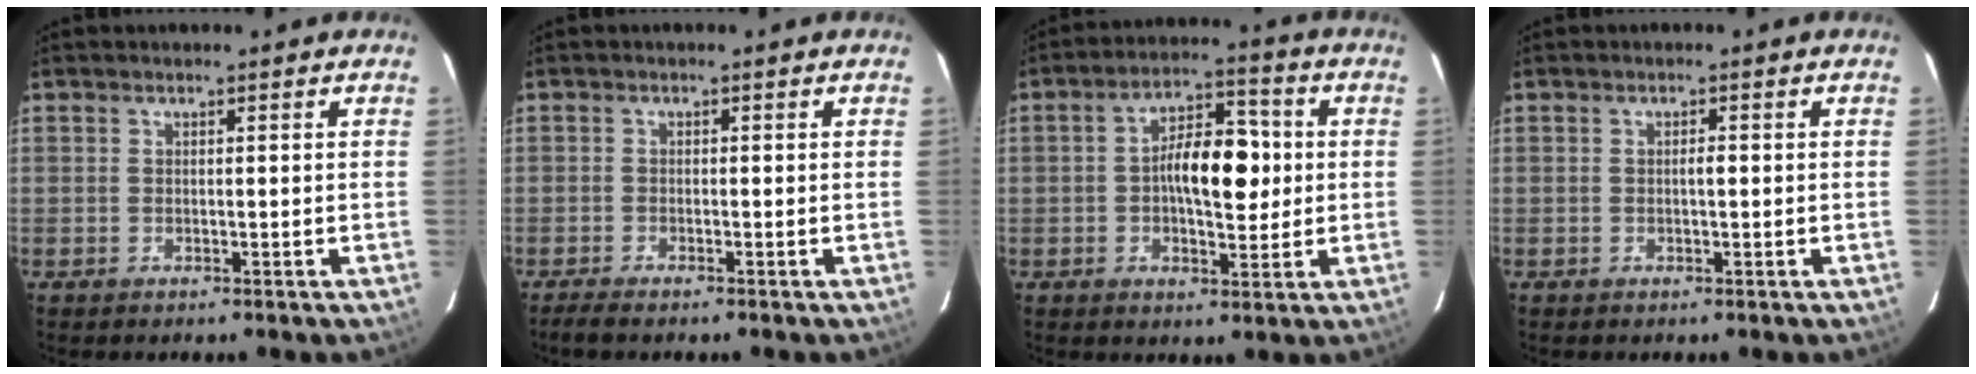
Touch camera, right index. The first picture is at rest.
{"total": 2.4, "force": [-1.9, 0.3, 1.3], "torque": [-0.025, -0.006, -0.030]}
{"total": 9.9, "force": [0.2, 4.1, 9.1], "torque": [-0.153, 0.022, 0.004]}
{"total": 0.9, "force": [-0.1, 0.2, 0.9], "torque": [-0.015, 0.001, -0.002]}